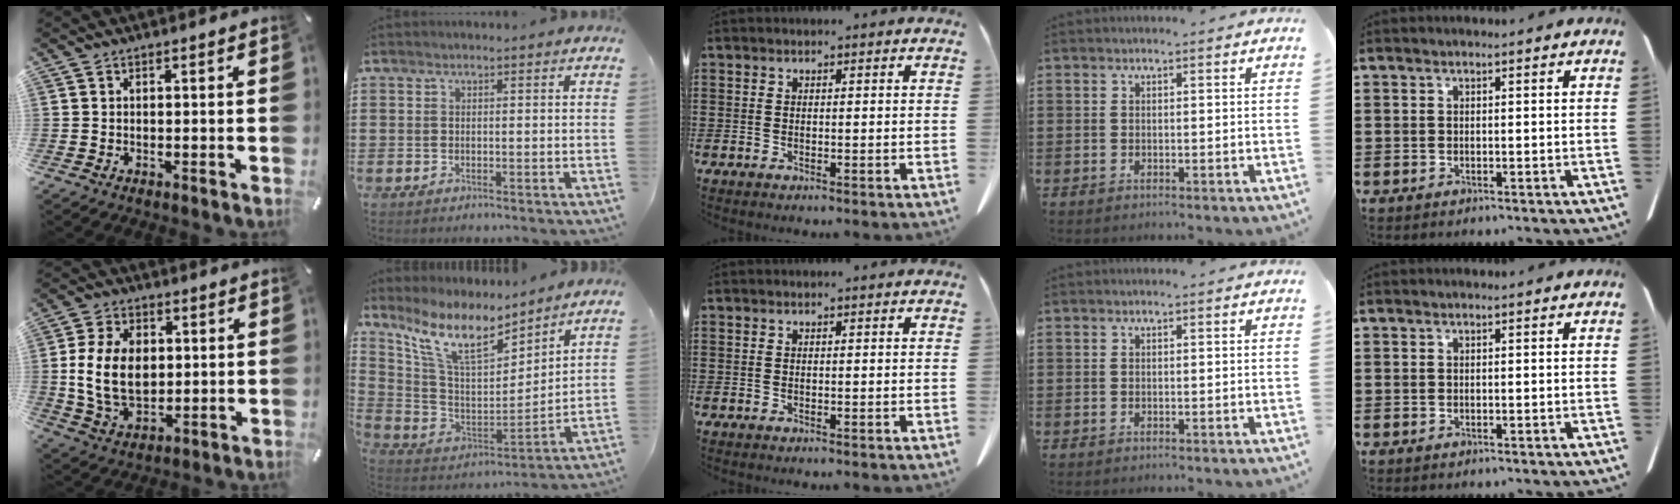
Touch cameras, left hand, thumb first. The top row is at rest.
{"thumb": {"total": 13.6, "force": [0.8, 9.9, 9.3], "torque": [-0.198, 0.011, 0.015]}, "index": {"total": 11.1, "force": [8.5, 3.0, 6.6], "torque": [-0.162, -0.040, 0.148]}}